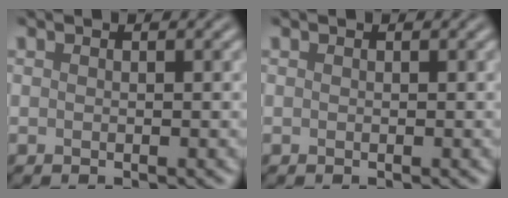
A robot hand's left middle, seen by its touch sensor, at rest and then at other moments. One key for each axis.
{"total": 0.0}